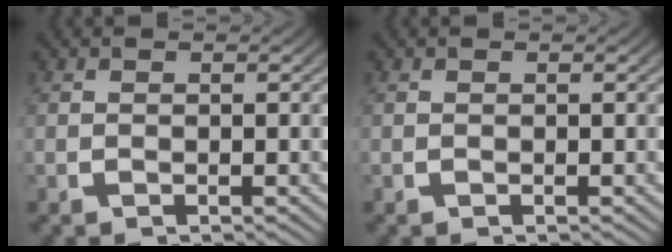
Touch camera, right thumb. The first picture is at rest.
{"total": 0.0}